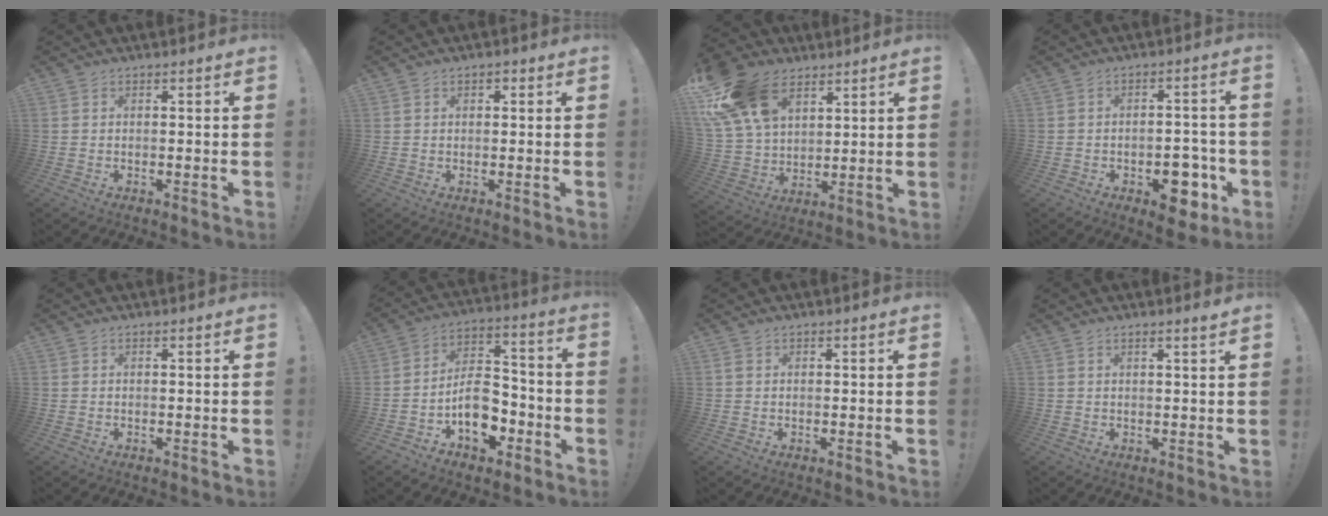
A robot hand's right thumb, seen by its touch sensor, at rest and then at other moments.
{"total": 1.2, "force": [0.1, 1.0, 0.7], "torque": [-0.014, 0.005, 0.001]}
{"total": 19.8, "force": [10.2, 12.6, 11.4], "torque": [-0.228, -0.046, 0.192]}
{"total": 11.0, "force": [-4.6, 6.8, 7.3], "torque": [-0.057, 0.037, -0.071]}
{"total": 0.0}
{"total": 13.0, "force": [-5.3, 8.7, 8.0], "torque": [-0.126, 0.040, -0.087]}
{"total": 1.0, "force": [0.5, 0.7, 0.2], "torque": [0.000, 0.003, 0.009]}
{"total": 1.7, "force": [1.2, -0.2, 1.2], "torque": [-0.016, -0.005, 0.019]}